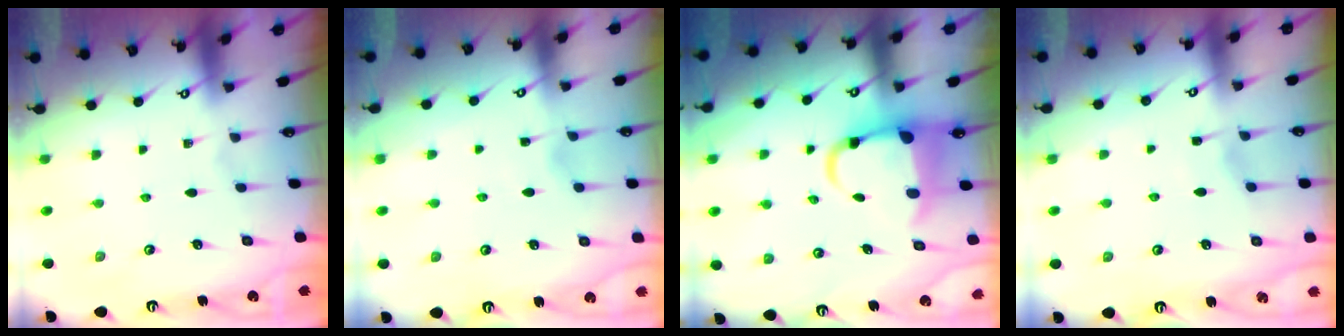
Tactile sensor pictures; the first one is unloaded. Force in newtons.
{"total": 3.0, "press": 2.9, "slide": 0.4}
{"total": 6.2, "press": 5.9, "slide": 1.7}
{"total": 3.0, "press": 3.0, "slide": 0.4}